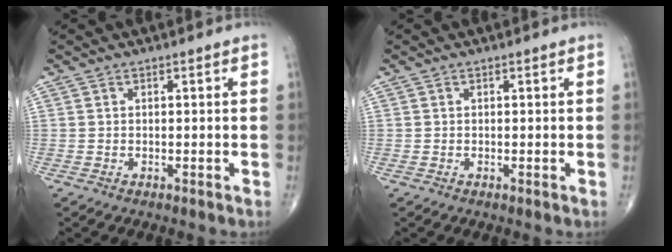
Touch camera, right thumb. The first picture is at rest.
{"total": 0.0}